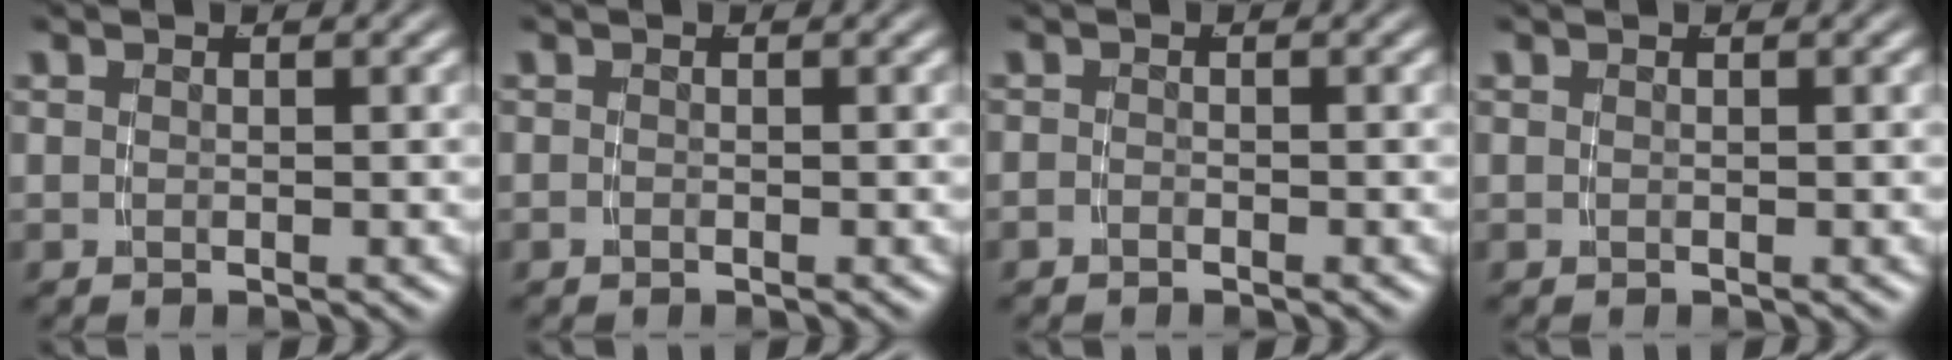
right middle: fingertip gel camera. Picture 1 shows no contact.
{"total": 0.5, "force": [-0.5, -0.2, 0.0], "torque": [-0.001, -0.005, -0.006]}
{"total": 0.9, "force": [-0.9, 0.0, 0.0], "torque": [-0.002, -0.006, -0.016]}
{"total": 0.0}